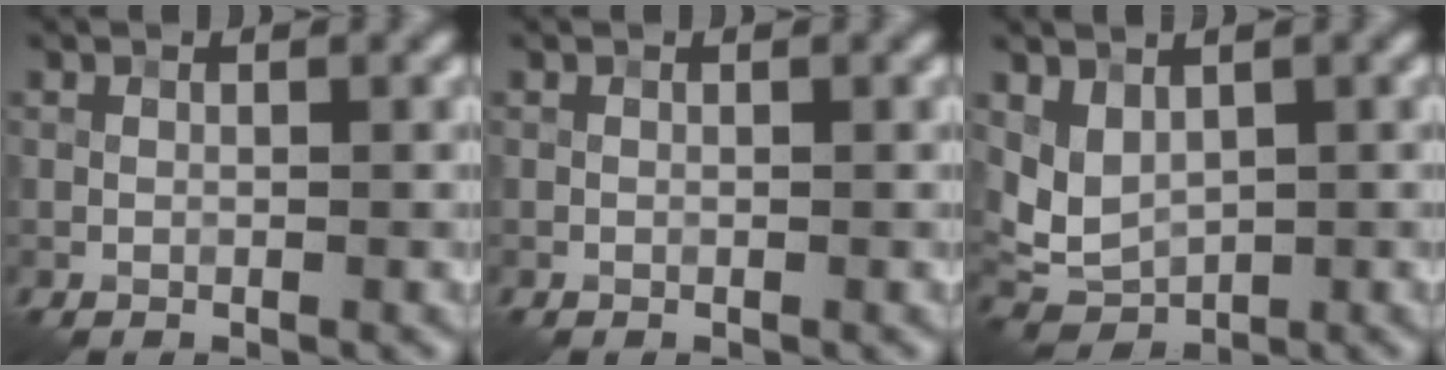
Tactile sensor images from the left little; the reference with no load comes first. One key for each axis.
{"total": 0.0}
{"total": 2.9, "fx": 1.0, "fy": 2.0, "fz": 1.8, "tx": -0.040, "ty": -0.006, "tz": 0.027}